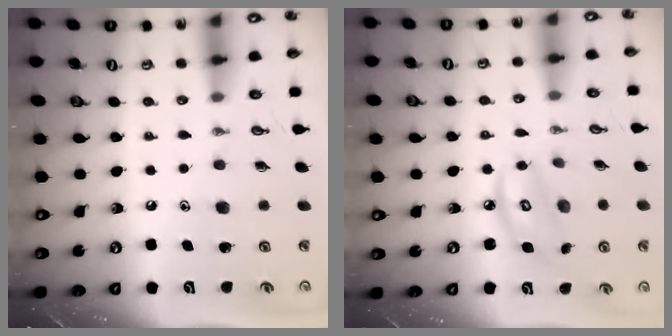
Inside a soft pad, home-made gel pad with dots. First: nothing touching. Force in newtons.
{"total": 6.6, "press": 6.5, "slide": 0.4}